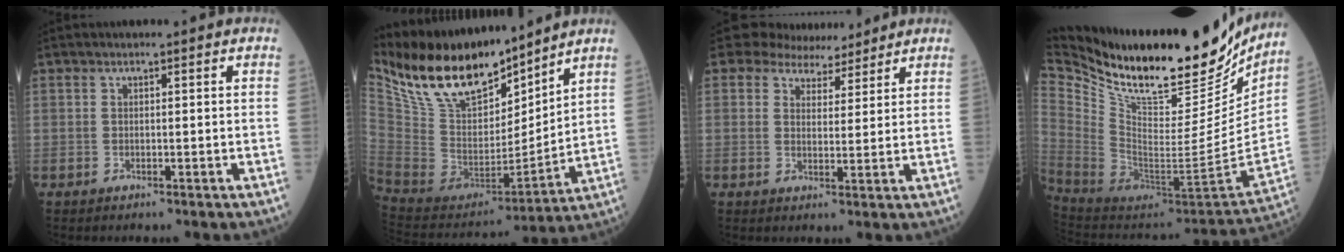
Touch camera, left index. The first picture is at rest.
{"total": 18.0, "force": [14.8, 5.7, 8.6], "torque": [-0.173, 0.002, 0.285]}
{"total": 5.9, "force": [5.4, 2.4, 0.2], "torque": [-0.002, 0.002, 0.076]}
{"total": 31.9, "force": [25.1, 9.3, 17.2], "torque": [-0.330, -0.044, 0.394]}